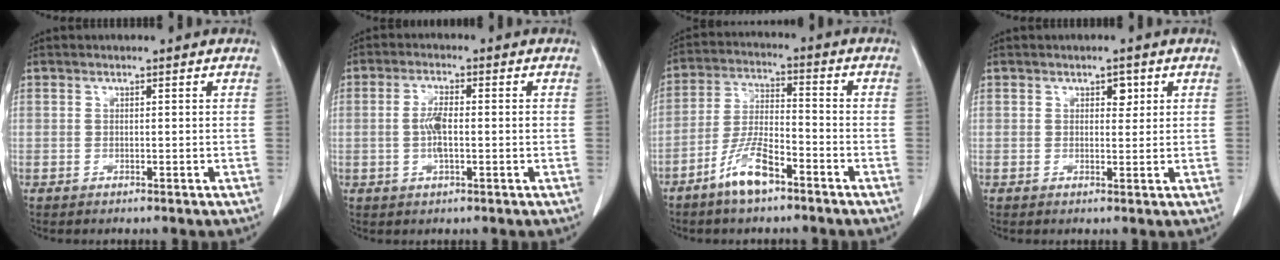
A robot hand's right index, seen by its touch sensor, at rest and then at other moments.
{"total": 4.4, "force": [-0.4, 1.2, 4.2], "torque": [-0.092, 0.004, -0.008]}
{"total": 8.3, "force": [-5.4, 2.0, 6.0], "torque": [-0.124, -0.004, -0.106]}
{"total": 1.7, "force": [0.8, 1.0, 1.1], "torque": [-0.012, 0.000, 0.010]}